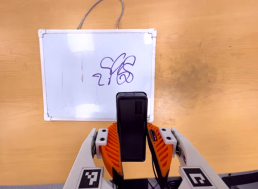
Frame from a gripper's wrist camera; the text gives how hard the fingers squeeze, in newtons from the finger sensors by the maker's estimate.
{"total": 4.6, "left": 3.3, "right": 6.0}